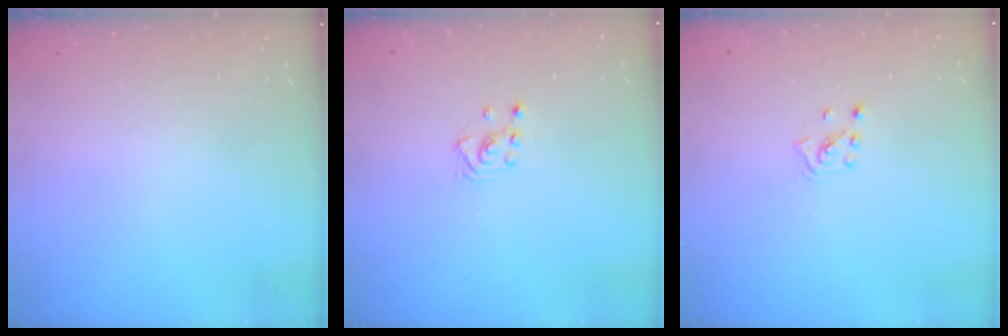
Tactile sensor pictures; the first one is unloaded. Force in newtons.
{"total": 2.8, "press": 2.8, "slide": 0.3}
{"total": 2.1, "press": 2.0, "slide": 0.3}